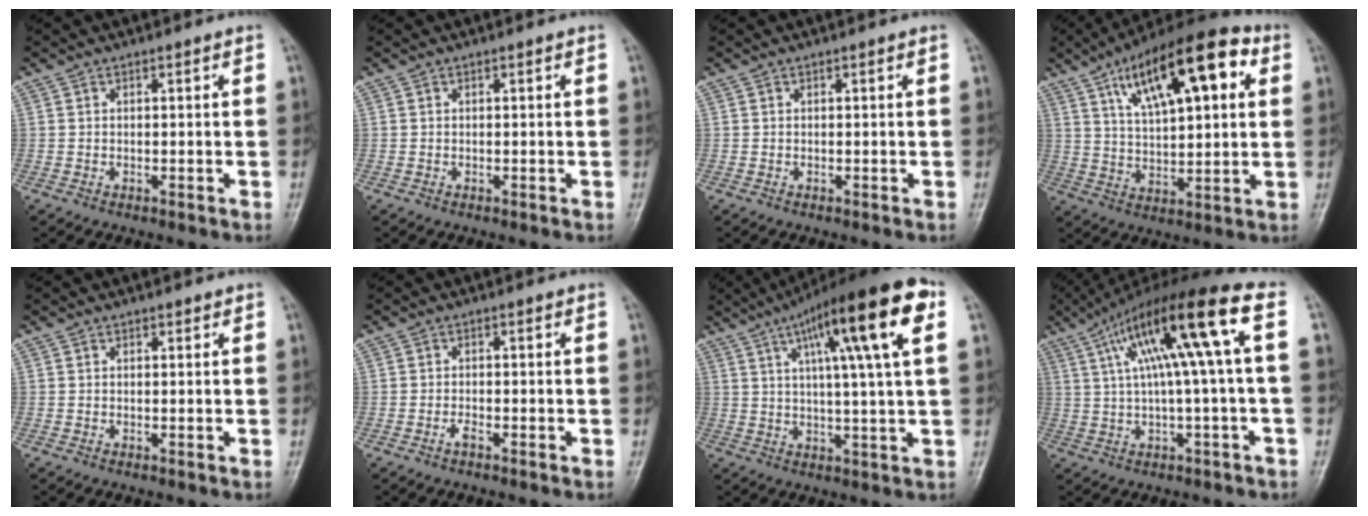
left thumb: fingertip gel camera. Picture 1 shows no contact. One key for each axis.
{"total": 0.0}
{"total": 0.0}
{"total": 20.4, "fx": 8.0, "fy": 8.0, "fz": 17.0, "tx": -0.243, "ty": 0.002, "tz": 0.126}
{"total": 0.5, "fx": 0.4, "fy": 0.3, "fz": 0.2, "tx": -0.002, "ty": -0.002, "tz": 0.003}
{"total": 1.3, "fx": -0.8, "fy": 0.4, "fz": 0.9, "tx": -0.019, "ty": 0.005, "tz": -0.016}
{"total": 18.7, "fx": 7.3, "fy": 2.6, "fz": 17.0, "tx": -0.255, "ty": 0.012, "tz": 0.104}
{"total": 16.3, "fx": 3.6, "fy": 1.7, "fz": 15.8, "tx": -0.282, "ty": 0.044, "tz": 0.060}